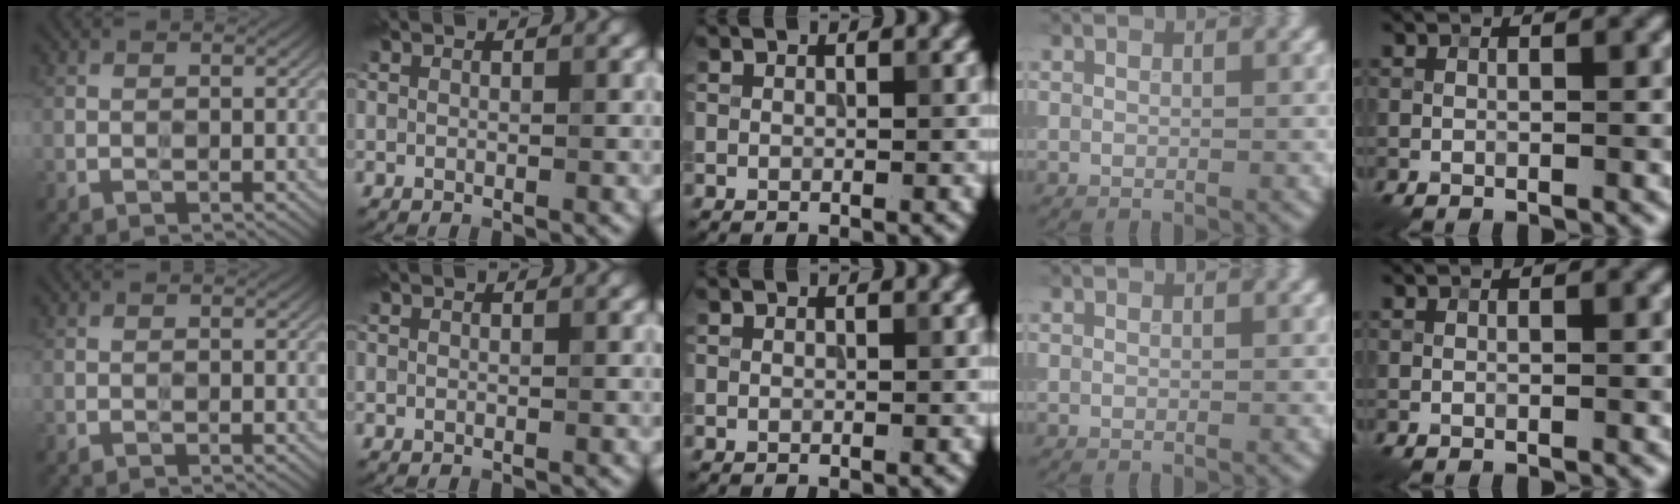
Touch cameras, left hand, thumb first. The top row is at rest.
{}